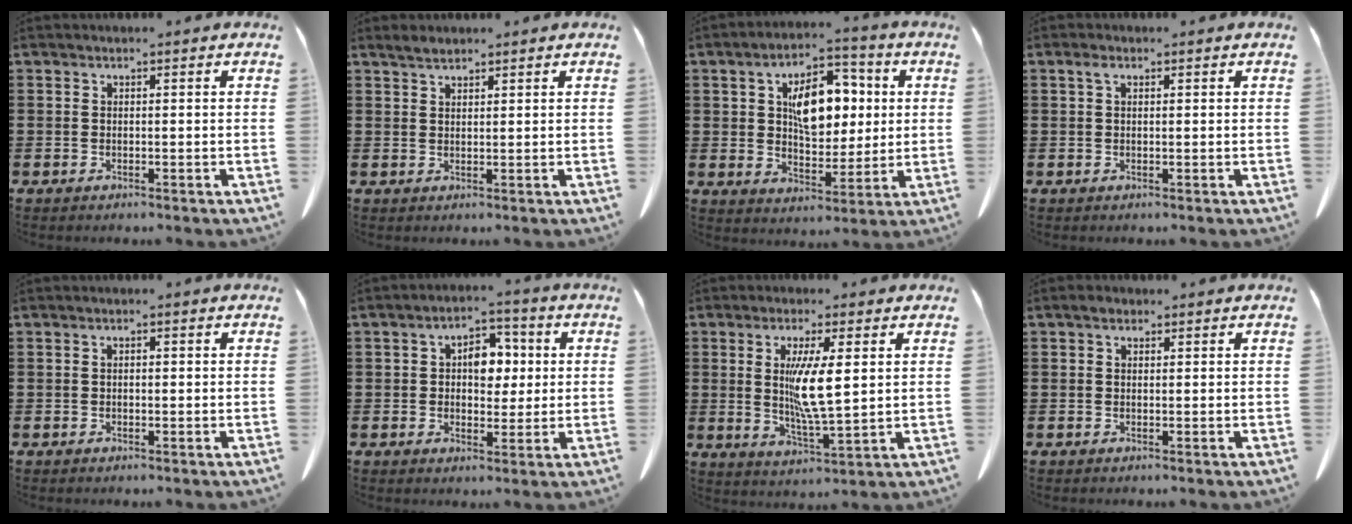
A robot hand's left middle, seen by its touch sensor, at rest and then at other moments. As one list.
[{"total": 1.8, "force": [1.6, 0.4, 0.7], "torque": [-0.017, 0.003, 0.030]}, {"total": 10.0, "force": [2.1, 6.1, 7.6], "torque": [-0.134, 0.013, 0.033]}, {"total": 1.5, "force": [0.5, 0.6, 1.2], "torque": [-0.027, 0.006, 0.007]}, {"total": 0.6, "force": [0.0, 0.2, 0.6], "torque": [-0.013, 0.000, 0.000]}, {"total": 5.5, "force": [1.0, 3.7, 4.0], "torque": [-0.072, 0.008, 0.008]}, {"total": 7.7, "force": [1.9, 1.4, 7.3], "torque": [-0.136, -0.006, 0.030]}, {"total": 1.4, "force": [0.8, 0.9, 0.6], "torque": [-0.008, 0.005, 0.013]}]